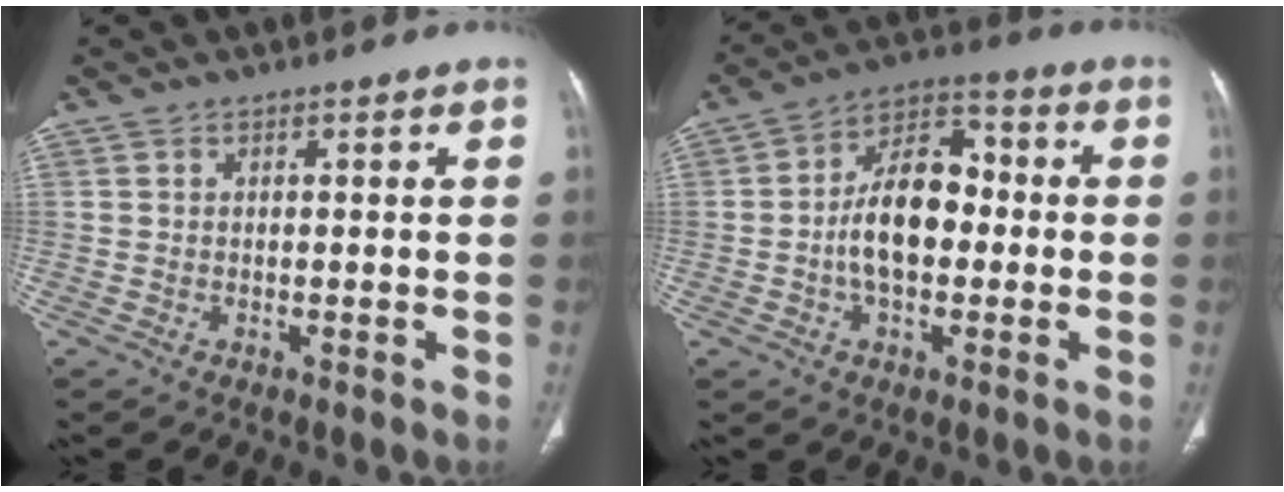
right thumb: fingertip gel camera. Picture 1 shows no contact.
{"total": 13.0, "force": [-0.9, 8.0, 10.2], "torque": [-0.153, 0.034, -0.023]}